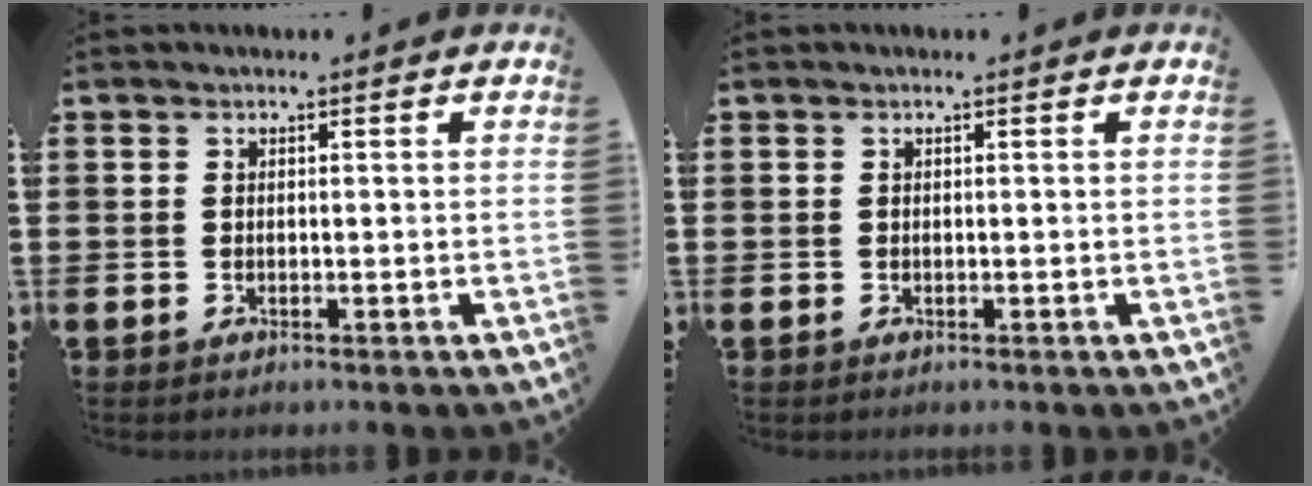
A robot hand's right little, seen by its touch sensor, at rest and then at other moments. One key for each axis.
{"total": 0.0}